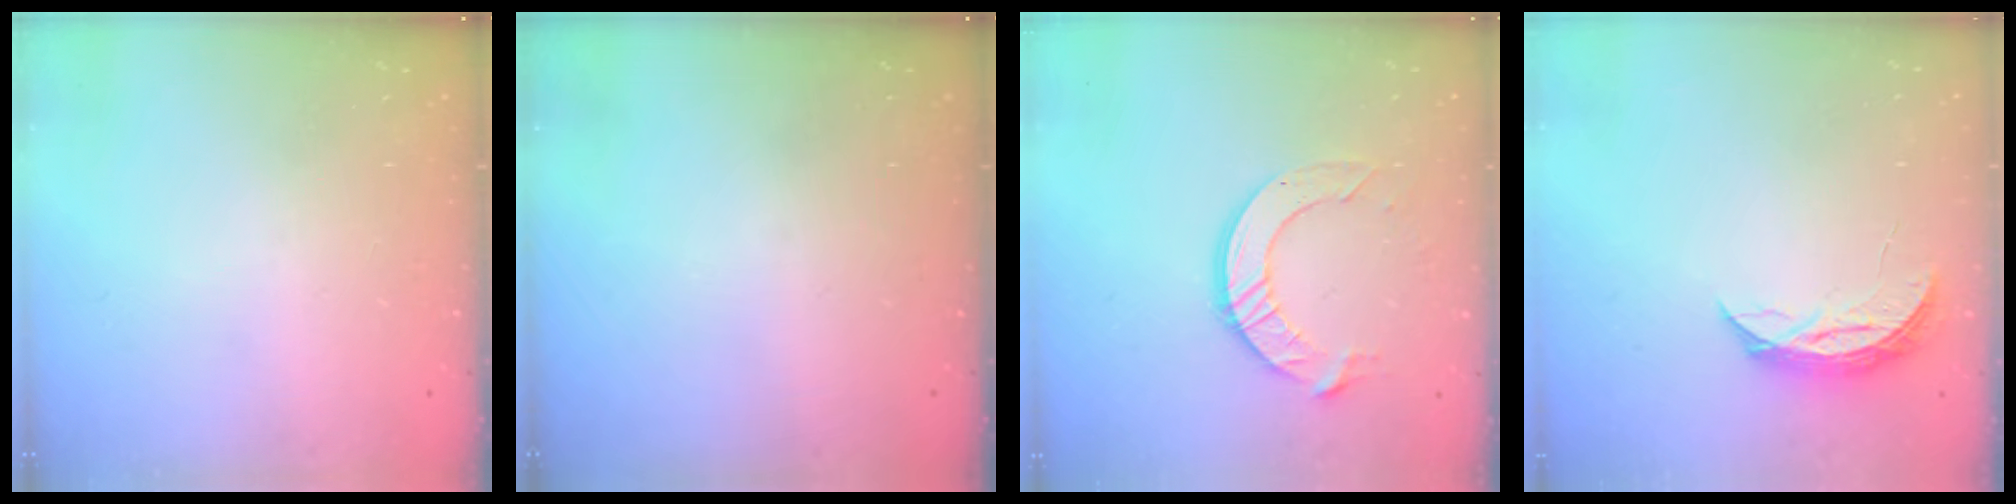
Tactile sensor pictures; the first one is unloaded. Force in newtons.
{"total": 0.0}
{"total": 10.2, "press": 10.2, "slide": 1.0}
{"total": 5.6, "press": 5.6, "slide": 0.6}